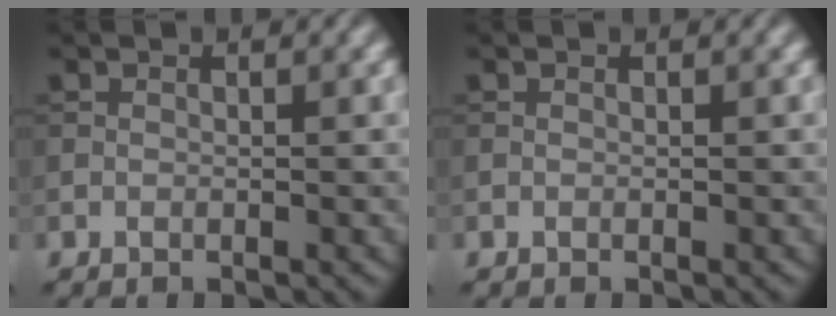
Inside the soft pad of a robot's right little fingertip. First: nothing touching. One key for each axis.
{"total": 0.0}